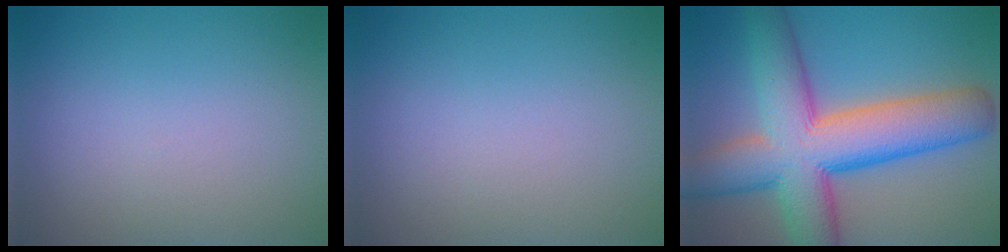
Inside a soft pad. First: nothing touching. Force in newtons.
{"total": 0.0}
{"total": 12.6, "press": 12.6, "slide": 0.6}